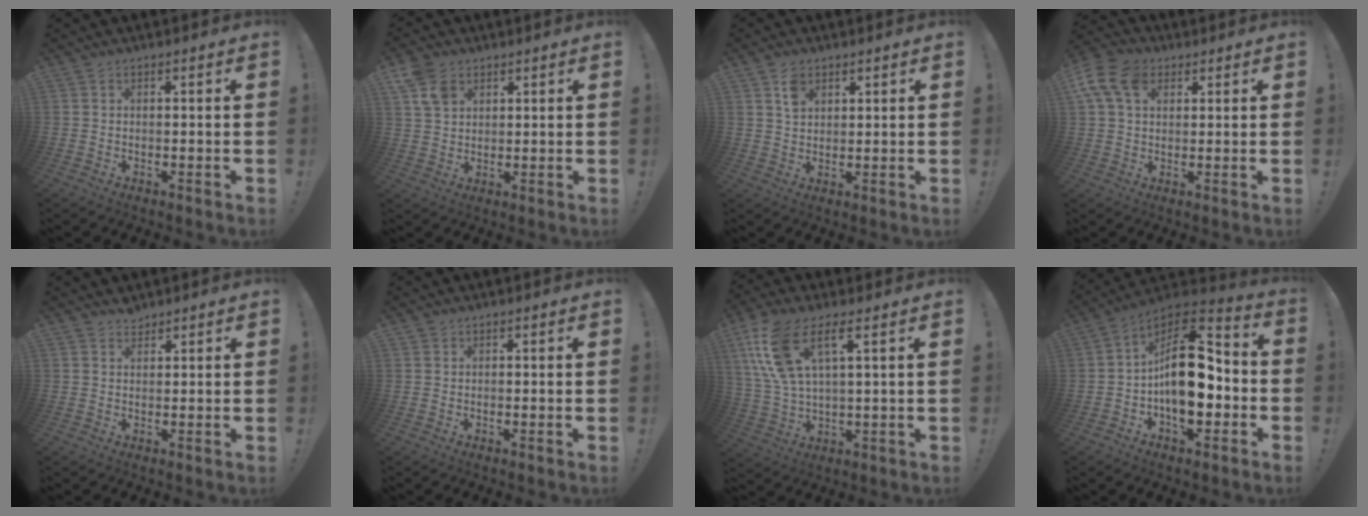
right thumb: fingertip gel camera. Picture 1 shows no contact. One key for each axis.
{"total": 7.9, "fx": 4.2, "fy": 5.6, "fz": 3.7, "tx": -0.062, "ty": -0.008, "tz": 0.084}
{"total": 4.7, "fx": 2.6, "fy": 3.3, "fz": 2.2, "tx": -0.023, "ty": -0.010, "tz": 0.046}
{"total": 11.8, "fx": 4.4, "fy": 8.2, "fz": 7.1, "tx": -0.134, "ty": -0.006, "tz": 0.085}
{"total": 2.4, "fx": 2.1, "fy": 1.0, "fz": 0.2, "tx": 0.004, "ty": -0.013, "tz": 0.038}
{"total": 0.9, "fx": 0.5, "fy": 0.7, "fz": -0.1, "tx": 0.009, "ty": -0.002, "tz": 0.009}
{"total": 13.8, "fx": 6.3, "fy": 5.5, "fz": 11.0, "tx": -0.225, "ty": -0.006, "tz": 0.114}
{"total": 18.5, "fx": -1.4, "fy": 10.5, "fz": 15.2, "tx": -0.241, "ty": 0.011, "tz": -0.018}